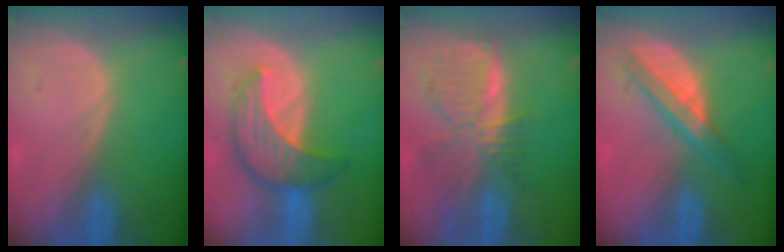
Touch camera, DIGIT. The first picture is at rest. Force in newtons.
{"total": 7.9, "press": 7.6, "slide": 2.2}
{"total": 8.4, "press": 7.4, "slide": 4.1}
{"total": 5.3, "press": 5.3, "slide": 0.3}